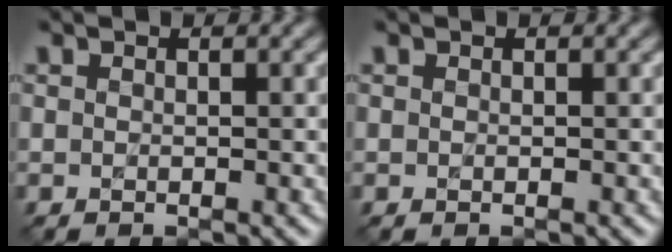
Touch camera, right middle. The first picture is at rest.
{"total": 0.0}